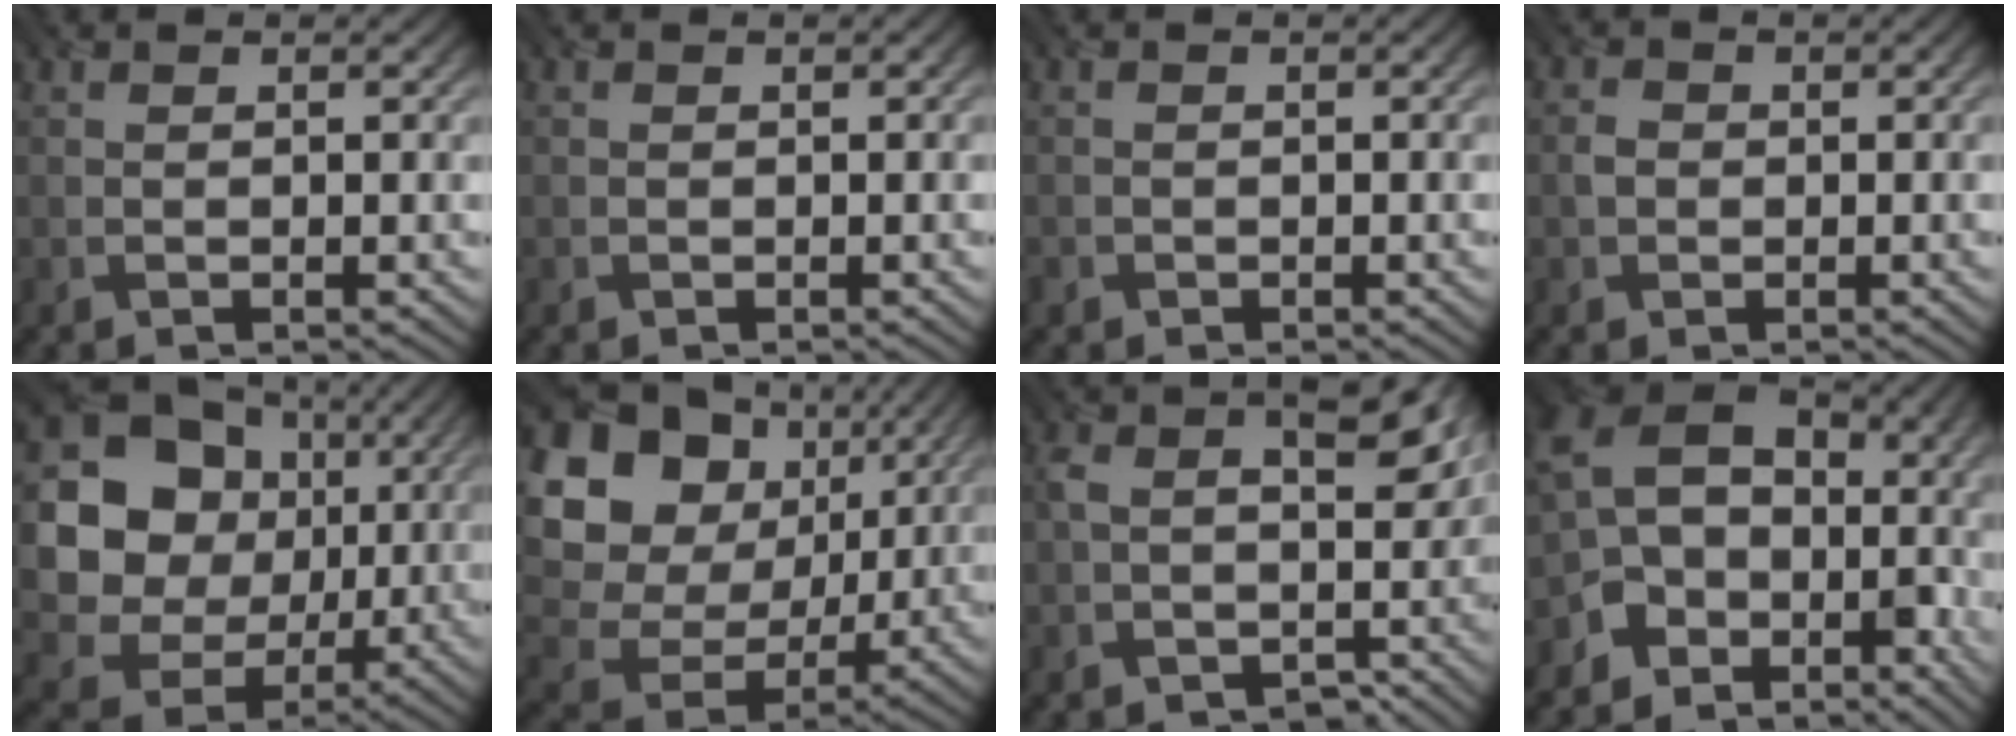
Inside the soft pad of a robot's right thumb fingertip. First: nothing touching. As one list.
[{"total": 0.0}, {"total": 0.9, "force": [-0.6, 0.6, 0.1], "torque": [-0.001, -0.001, -0.015]}, {"total": 1.4, "force": [-0.2, 1.2, 0.6], "torque": [-0.014, 0.000, -0.009]}, {"total": 16.0, "force": [2.4, 14.2, 7.0], "torque": [-0.207, 0.001, 0.052]}, {"total": 18.3, "force": [4.9, 15.0, 9.1], "torque": [-0.270, 0.029, 0.126]}, {"total": 7.4, "force": [-1.4, 5.0, 5.2], "torque": [-0.074, -0.009, -0.029]}, {"total": 11.2, "force": [-3.9, 8.1, 6.6], "torque": [-0.147, -0.021, -0.061]}]